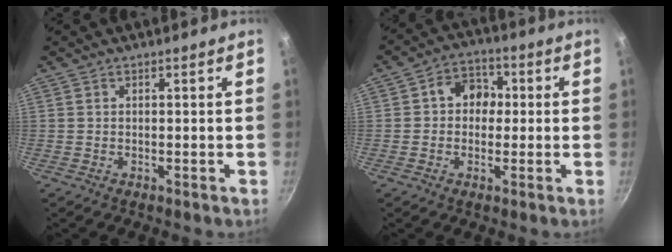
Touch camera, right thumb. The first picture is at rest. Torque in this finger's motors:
{"motor_torque": [0.69, 0.85, 0.04, 0.08, 0.11]}